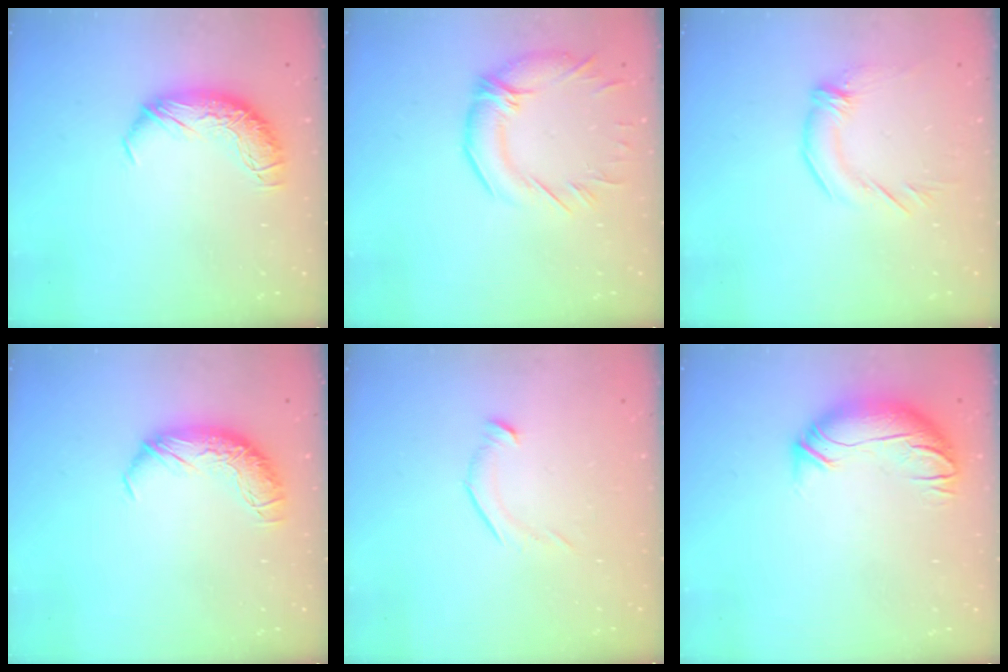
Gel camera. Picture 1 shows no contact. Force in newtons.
{"total": 3.0, "press": 2.0, "slide": 2.3}
{"total": 1.6, "press": 0.0, "slide": 1.6}
{"total": 0.0}
{"total": 6.1, "press": 6.1, "slide": 1.0}
{"total": 3.3, "press": 1.8, "slide": 2.8}